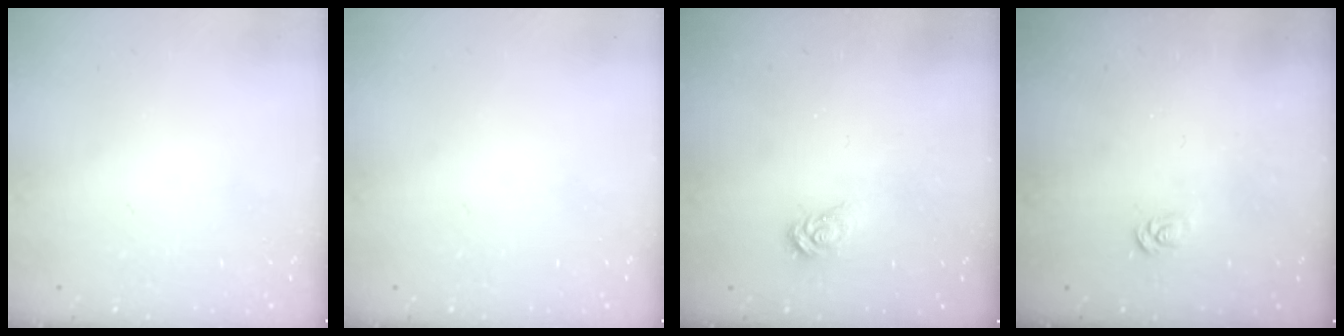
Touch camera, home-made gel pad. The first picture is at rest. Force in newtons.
{"total": 0.0}
{"total": 3.1, "press": 3.1, "slide": 0.3}
{"total": 2.6, "press": 2.6, "slide": 0.4}